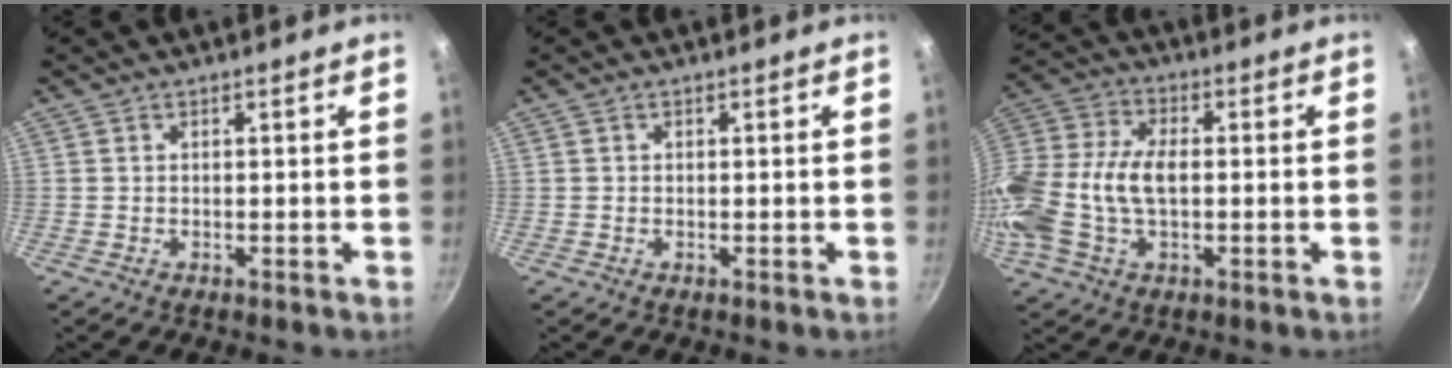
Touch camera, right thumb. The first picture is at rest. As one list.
[{"total": 0.0}, {"total": 17.4, "force": [-1.4, 10.6, 13.7], "torque": [-0.299, 0.023, -0.037]}]